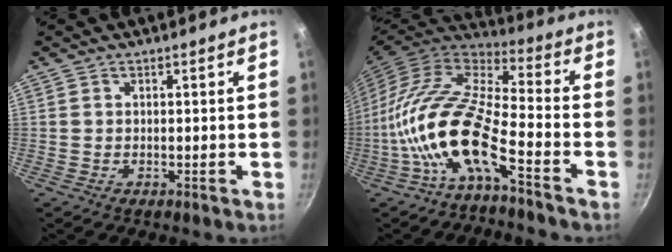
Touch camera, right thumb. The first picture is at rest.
{"total": 16.1, "force": [-6.7, 5.0, 13.8], "torque": [-0.267, 0.062, -0.150]}